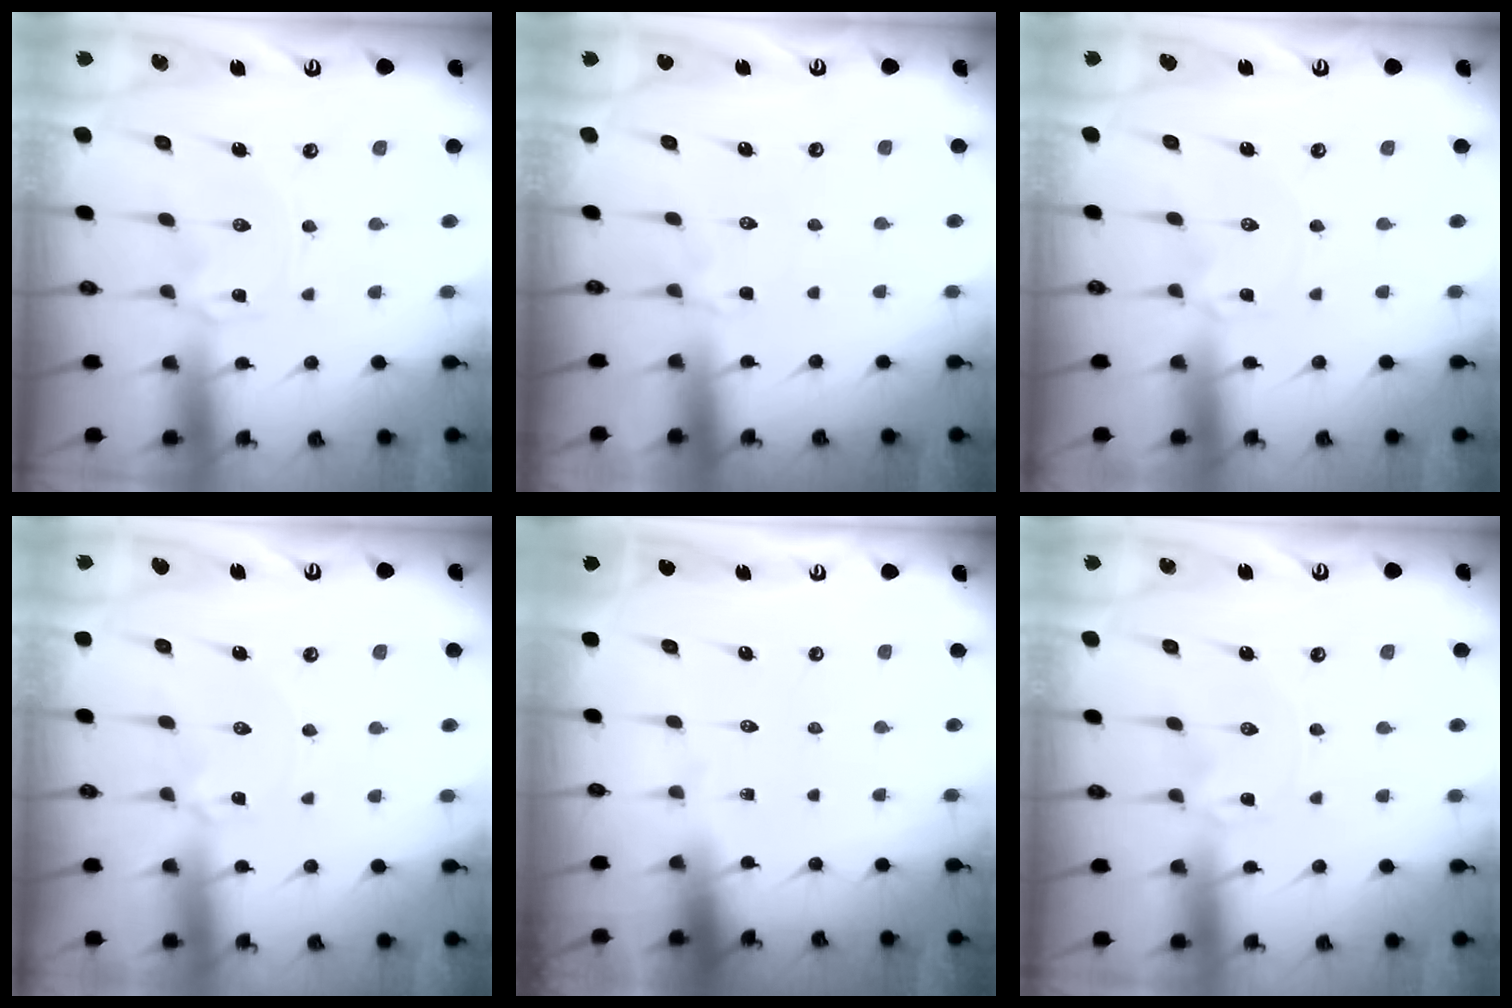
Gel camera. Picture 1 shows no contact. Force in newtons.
{"total": 2.1, "press": 1.9, "slide": 0.9}
{"total": 1.8, "press": 1.8, "slide": 0.3}
{"total": 1.4, "press": 1.3, "slide": 0.3}
{"total": 0.0}
{"total": 0.0}